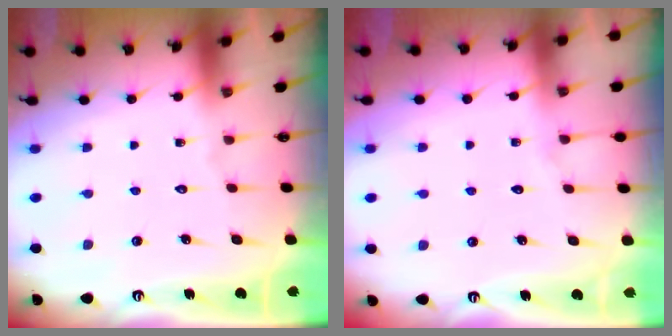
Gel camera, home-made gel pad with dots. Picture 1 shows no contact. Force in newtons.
{"total": 4.3, "press": 4.2, "slide": 0.6}